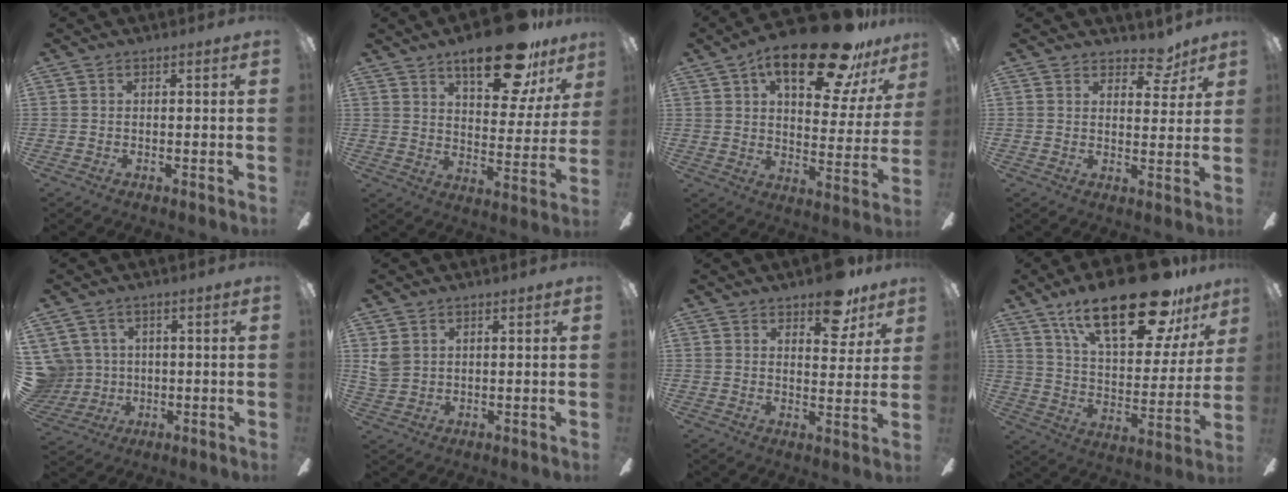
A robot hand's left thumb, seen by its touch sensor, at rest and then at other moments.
{"total": 19.2, "force": [13.0, 7.2, 12.2], "torque": [-0.171, -0.069, 0.209]}
{"total": 22.1, "force": [14.2, 8.0, 14.9], "torque": [-0.211, -0.082, 0.227]}
{"total": 6.7, "force": [5.2, 3.2, 2.7], "torque": [-0.019, -0.029, 0.087]}
{"total": 7.8, "force": [1.9, 7.5, 0.8], "torque": [-0.043, -0.004, 0.045]}
{"total": 4.3, "force": [2.2, 3.4, 1.4], "torque": [-0.026, 0.004, 0.044]}
{"total": 9.6, "force": [7.0, 4.5, 4.9], "torque": [-0.040, -0.037, 0.118]}
{"total": 27.7, "force": [18.0, 10.4, 18.3], "torque": [-0.282, -0.100, 0.298]}